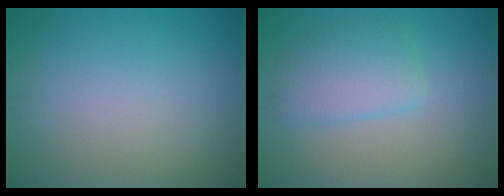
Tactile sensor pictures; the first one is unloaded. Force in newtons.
{"total": 3.3, "press": 3.3, "slide": 0.1}